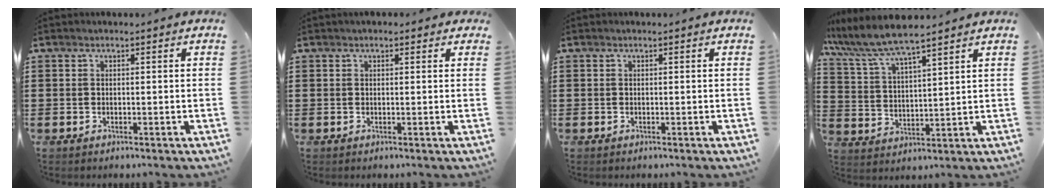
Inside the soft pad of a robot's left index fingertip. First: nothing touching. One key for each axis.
{"total": 0.8, "fx": 0.5, "fy": 0.6, "fz": 0.3, "tx": -0.007, "ty": 0.008, "tz": 0.009}
{"total": 0.0}
{"total": 6.9, "fx": 6.2, "fy": 0.2, "fz": 3.1, "tx": -0.085, "ty": -0.026, "tz": 0.107}